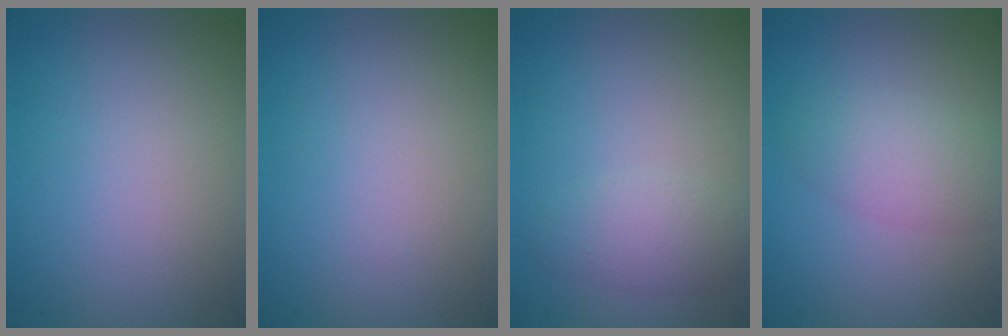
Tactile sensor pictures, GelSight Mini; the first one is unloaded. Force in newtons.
{"total": 0.0}
{"total": 2.5, "press": 2.5, "slide": 0.2}
{"total": 3.2, "press": 3.2, "slide": 0.3}